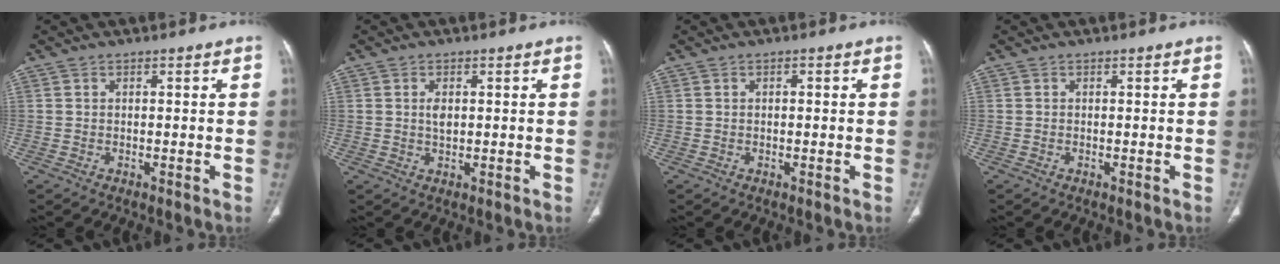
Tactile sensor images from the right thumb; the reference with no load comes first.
{"total": 2.1, "force": [0.4, 1.2, 1.6], "torque": [-0.027, -0.001, 0.009]}
{"total": 0.5, "force": [0.1, 0.3, 0.4], "torque": [-0.008, 0.001, 0.004]}
{"total": 0.0}